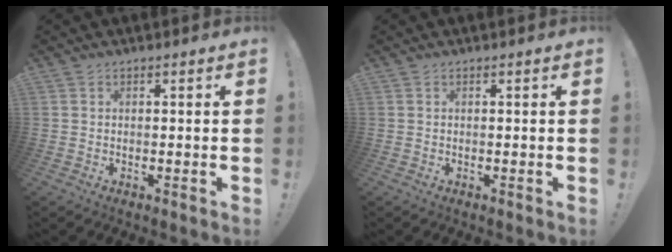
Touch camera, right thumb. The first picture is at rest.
{"total": 0.0}